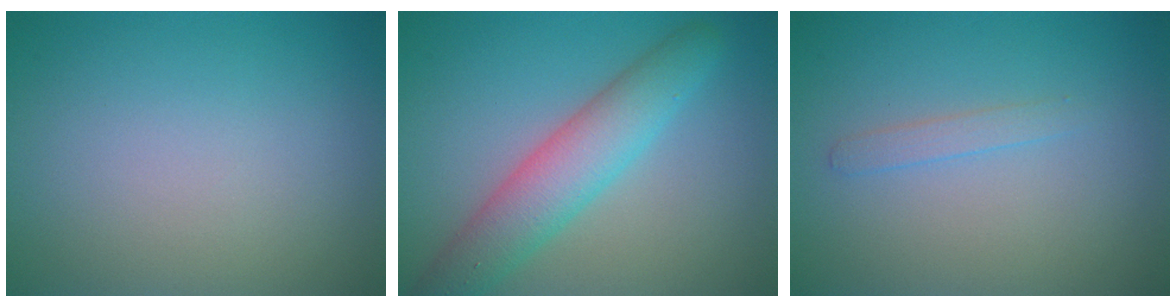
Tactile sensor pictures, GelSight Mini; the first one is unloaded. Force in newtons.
{"total": 5.3, "press": 5.3, "slide": 0.3}
{"total": 1.0, "press": 1.0, "slide": 0.1}